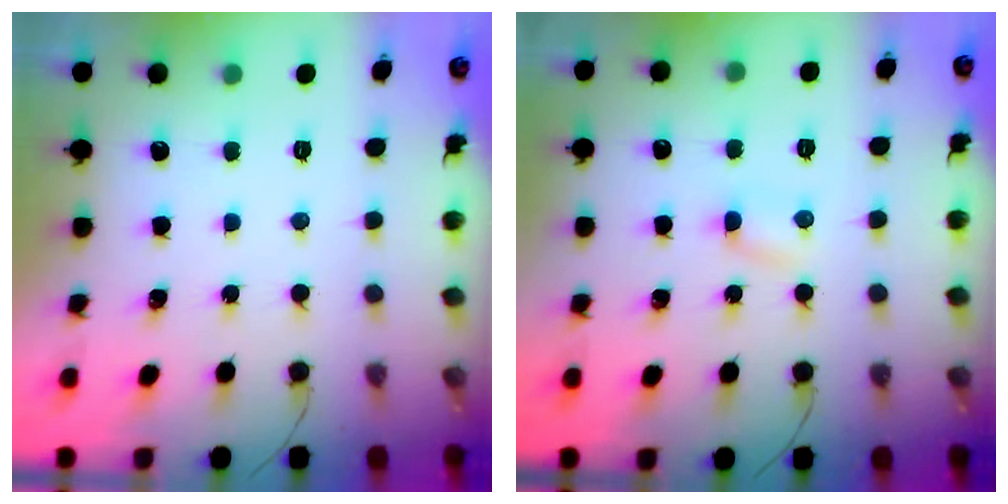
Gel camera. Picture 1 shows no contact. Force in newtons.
{"total": 1.8, "press": 1.7, "slide": 0.5}